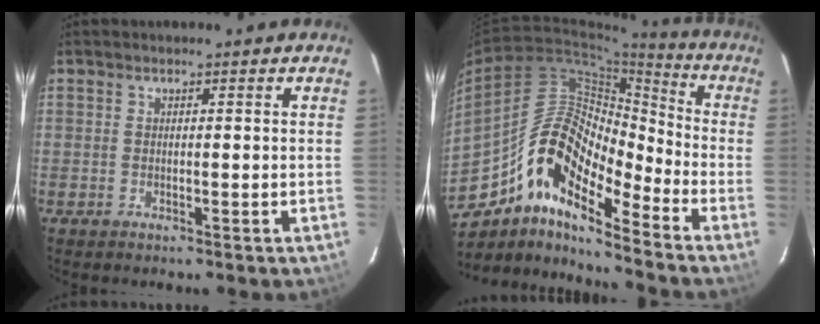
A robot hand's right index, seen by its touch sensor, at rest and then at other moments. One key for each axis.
{"total": 15.9, "fx": -10.7, "fy": 4.7, "fz": 10.9, "tx": -0.179, "ty": 0.009, "tz": -0.212}